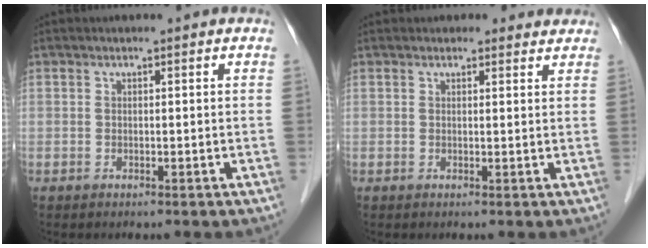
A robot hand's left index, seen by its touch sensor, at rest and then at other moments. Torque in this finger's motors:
{"motor_torque": [0.74, -0.75, 0.24, 0.04]}